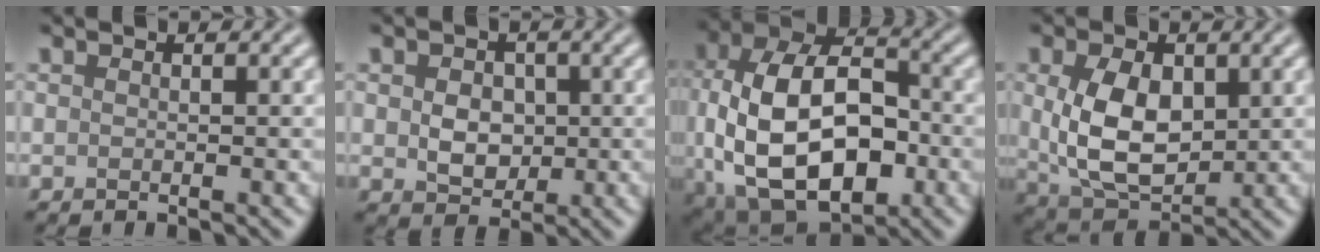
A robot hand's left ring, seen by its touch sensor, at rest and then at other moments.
{"total": 3.4, "force": [0.1, 2.7, 2.2], "torque": [-0.038, -0.003, 0.000]}
{"total": 14.7, "force": [-1.9, 9.2, 11.4], "torque": [-0.213, -0.014, -0.025]}
{"total": 7.1, "force": [0.6, 4.5, 5.4], "torque": [-0.110, -0.002, 0.017]}